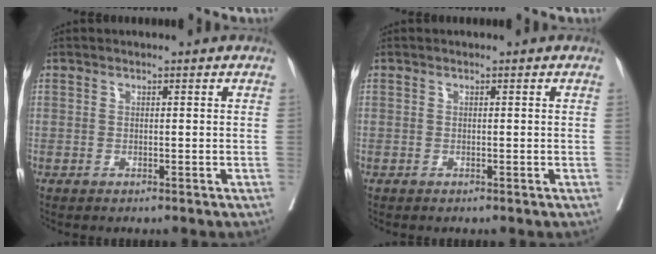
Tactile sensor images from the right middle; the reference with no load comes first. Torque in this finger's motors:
{"motor_torque": [0.62, -0.72, 0.03, 0.01]}